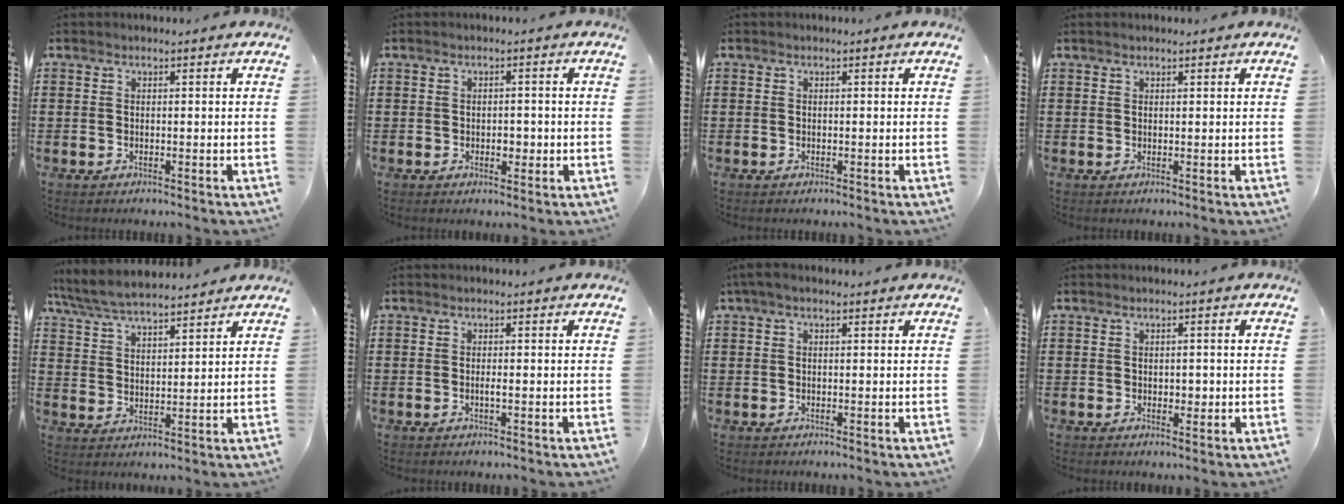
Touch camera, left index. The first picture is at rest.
{"total": 1.7, "force": [-0.2, 1.3, 1.1], "torque": [-0.015, 0.003, -0.008]}
{"total": 0.0}
{"total": 0.7, "force": [0.6, 0.1, 0.4], "torque": [-0.009, 0.001, 0.011]}
{"total": 6.3, "force": [5.9, 0.9, 2.0], "torque": [-0.061, -0.019, 0.106]}
{"total": 0.0}
{"total": 1.4, "force": [0.5, 0.4, 1.2], "torque": [-0.024, 0.003, 0.008]}
{"total": 1.0, "force": [0.3, 0.9, 0.3], "torque": [-0.007, 0.011, 0.003]}